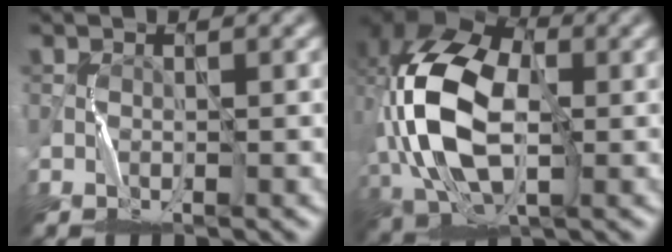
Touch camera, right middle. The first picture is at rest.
{"total": 13.4, "force": [0.2, 7.9, 10.8], "torque": [-0.243, 0.004, -0.001]}